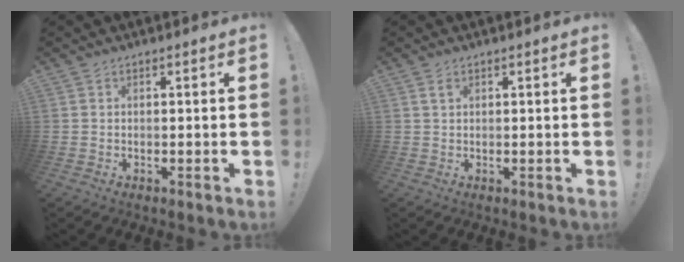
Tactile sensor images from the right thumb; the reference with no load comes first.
{"total": 1.6, "force": [0.7, 0.5, 1.3], "torque": [-0.024, 0.000, 0.012]}